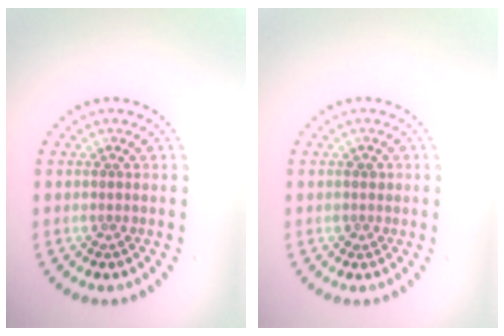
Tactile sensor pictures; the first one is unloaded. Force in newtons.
{"total": 0.8, "press": 0.8, "slide": 0.3}